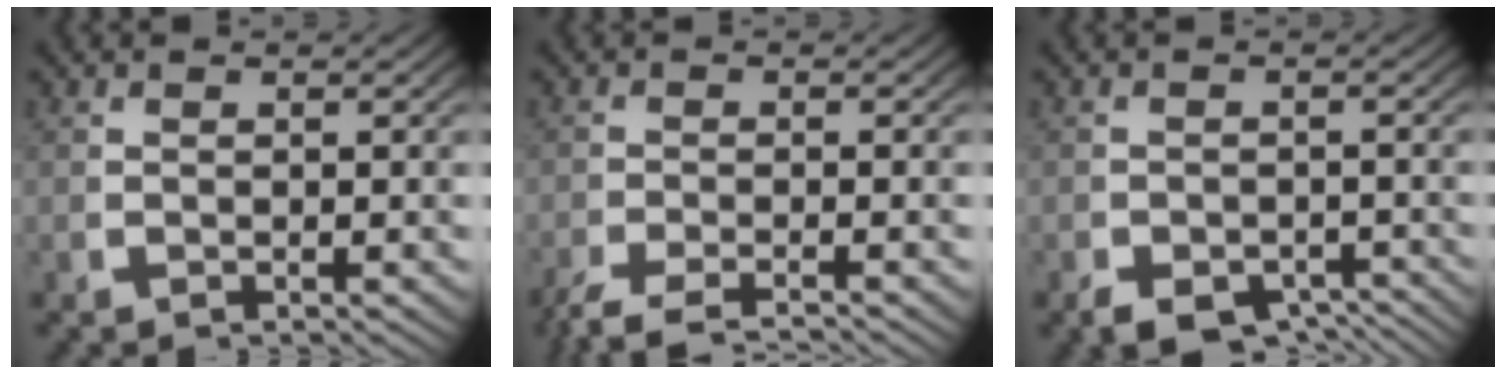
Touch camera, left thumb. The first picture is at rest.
{"total": 3.8, "force": [-3.4, 1.1, 1.4], "torque": [-0.032, -0.016, -0.053]}
{"total": 5.2, "force": [-3.6, 3.0, 2.5], "torque": [-0.036, -0.030, -0.048]}